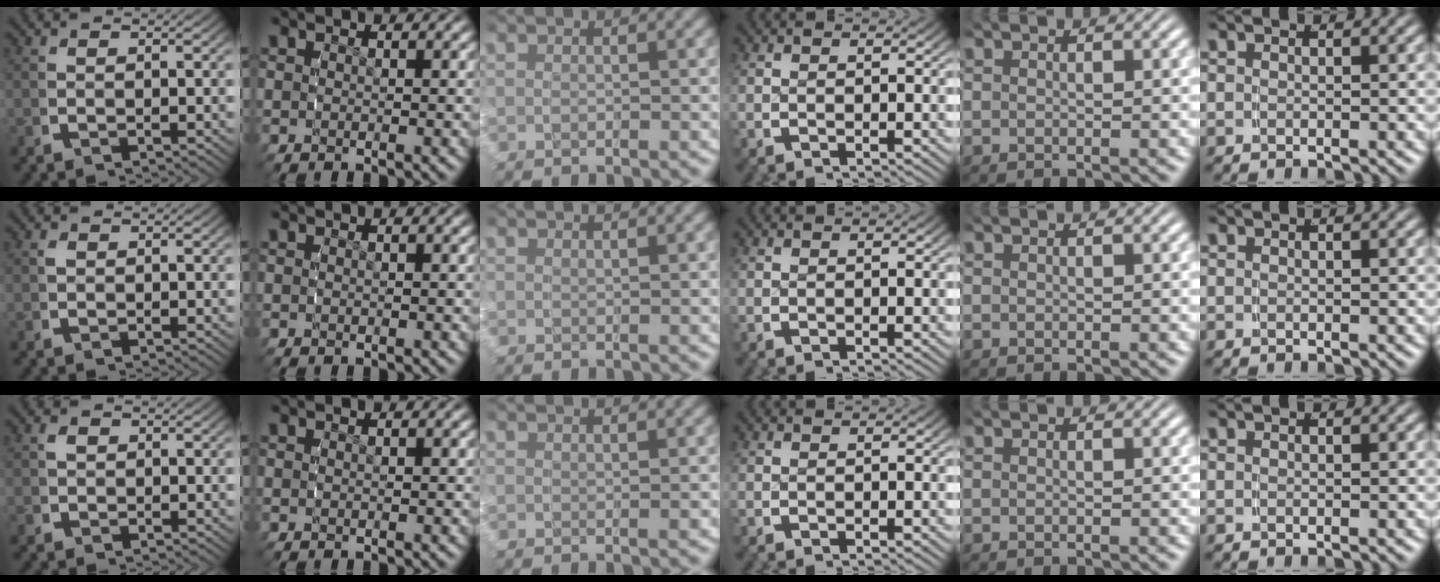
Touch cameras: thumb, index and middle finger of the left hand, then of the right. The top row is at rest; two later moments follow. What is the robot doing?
{"motion": "grasp_and_lifting", "object": "ribbon"}